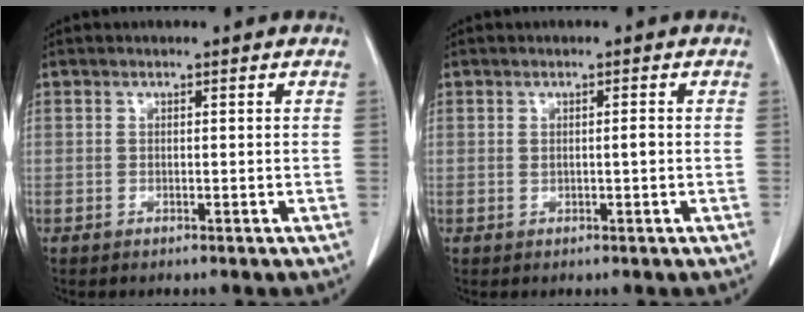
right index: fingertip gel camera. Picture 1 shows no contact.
{"total": 1.2, "force": [0.1, 0.2, 1.2], "torque": [-0.021, 0.000, 0.002]}